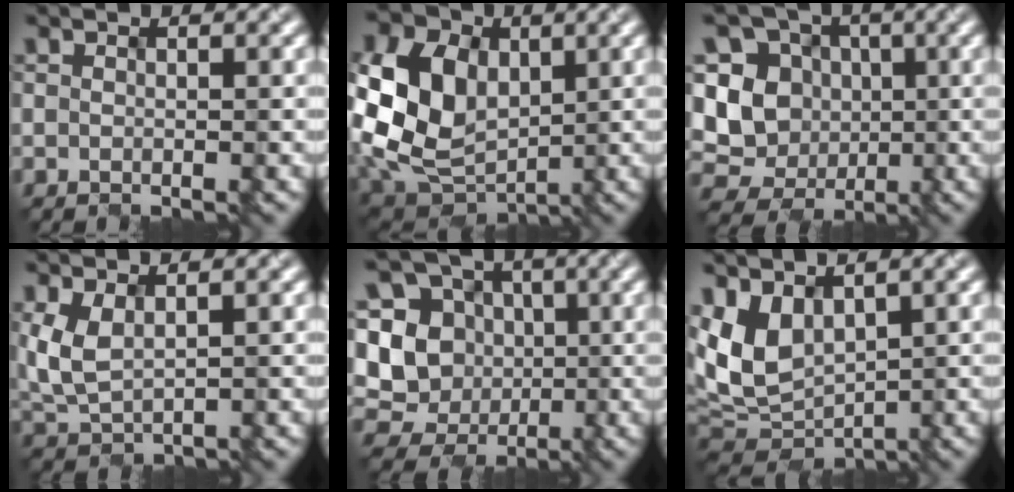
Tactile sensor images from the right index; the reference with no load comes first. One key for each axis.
{"total": 11.0, "fx": 1.3, "fy": 8.3, "fz": 7.1, "tx": -0.168, "ty": 0.004, "tz": 0.021}
{"total": 9.6, "fx": 0.5, "fy": 8.6, "fz": 4.3, "tx": -0.080, "ty": 0.026, "tz": -0.018}
{"total": 3.4, "fx": 0.9, "fy": 1.8, "fz": 2.8, "tx": -0.075, "ty": 0.001, "tz": 0.022}
{"total": 10.7, "fx": -0.1, "fy": 9.7, "fz": 4.5, "tx": -0.095, "ty": 0.034, "tz": -0.026}
{"total": 6.7, "fx": 1.8, "fy": 4.4, "fz": 4.7, "tx": -0.118, "ty": -0.004, "tz": 0.036}